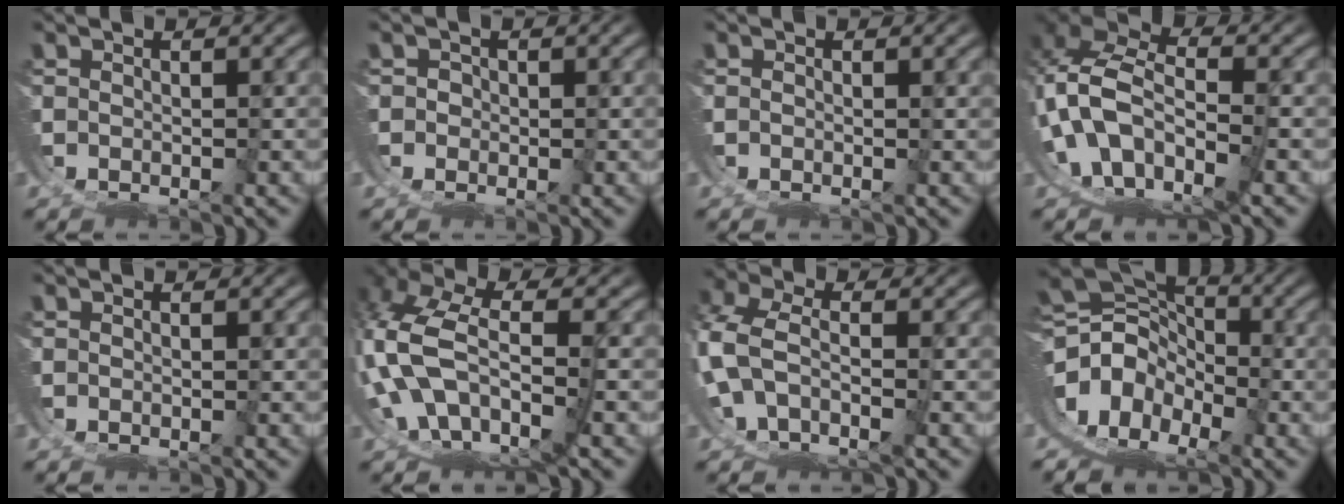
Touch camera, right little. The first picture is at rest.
{"total": 0.8, "force": [0.3, 0.3, -0.6], "torque": [0.010, -0.002, 0.004]}
{"total": 0.5, "force": [-0.1, 0.1, 0.5], "torque": [-0.005, -0.001, -0.002]}
{"total": 14.8, "force": [-0.3, 12.4, 8.0], "torque": [-0.192, -0.046, -0.005]}
{"total": 0.0}
{"total": 10.3, "force": [-0.6, 8.1, 6.4], "torque": [-0.181, -0.044, 0.006]}
{"total": 7.8, "force": [-1.5, 6.7, 3.7], "torque": [-0.110, -0.034, -0.018]}
{"total": 16.8, "force": [0.6, 13.7, 9.6], "torque": [-0.209, -0.034, 0.008]}